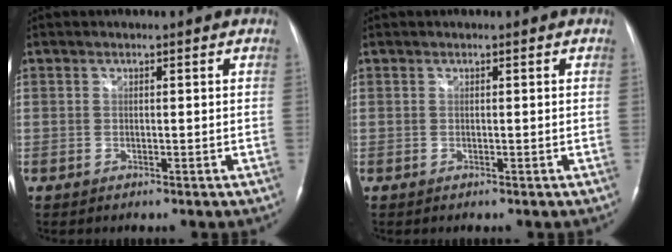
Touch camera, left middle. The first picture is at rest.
{"total": 0.0}